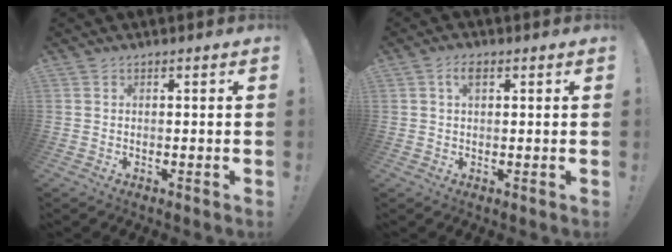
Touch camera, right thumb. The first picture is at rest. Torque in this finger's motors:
{"motor_torque": [-0.11, 0.11, -0.02, -0.01, 0.00]}